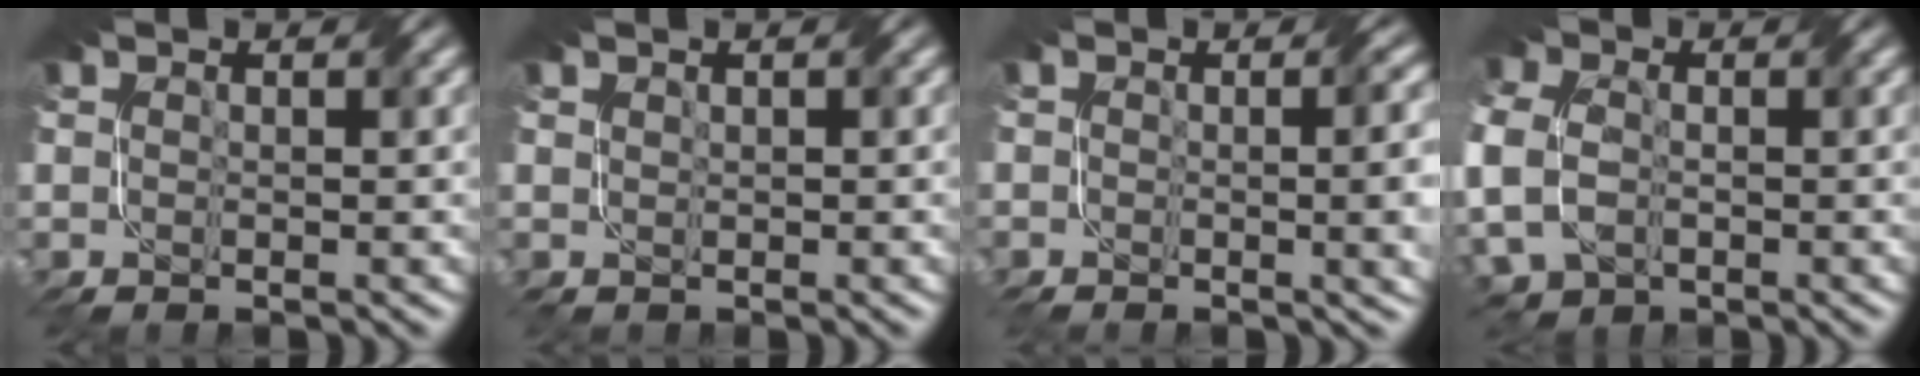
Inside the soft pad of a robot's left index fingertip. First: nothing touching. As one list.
[{"total": 1.3, "force": [-0.6, -0.4, -1.0], "torque": [0.014, -0.002, 0.011]}, {"total": 5.3, "force": [-1.4, 2.2, 4.6], "torque": [-0.018, -0.001, -0.005]}, {"total": 8.5, "force": [-1.5, 6.9, 4.7], "torque": [-0.113, 0.001, -0.036]}]